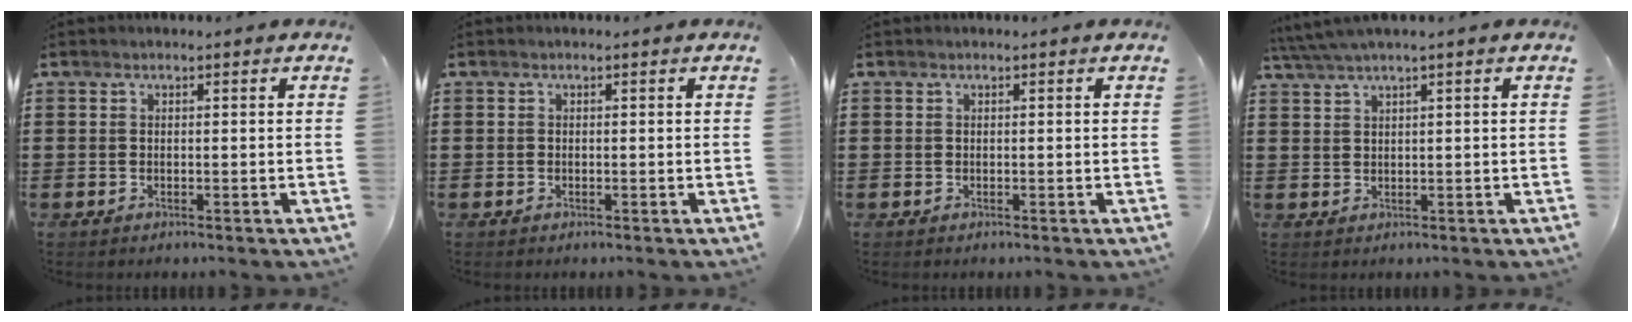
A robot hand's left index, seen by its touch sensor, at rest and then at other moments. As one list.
[{"total": 0.0}, {"total": 0.0}, {"total": 2.0, "force": [1.3, -0.3, 1.5], "torque": [-0.031, 0.001, 0.024]}]